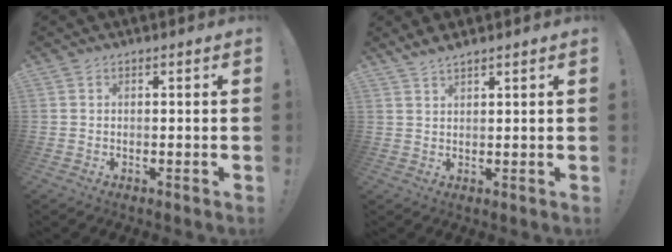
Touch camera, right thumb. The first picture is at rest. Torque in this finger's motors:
{"motor_torque": [-0.37, 4.45, 0.50, 0.54, 0.06]}